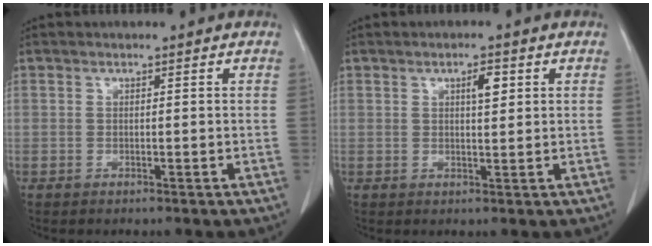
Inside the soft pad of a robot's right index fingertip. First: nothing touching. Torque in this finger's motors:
{"motor_torque": [0.06, 0.03, 0.04, 0.01]}